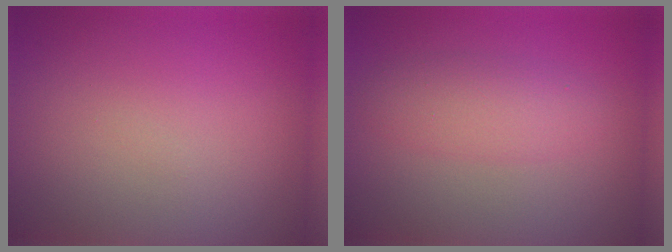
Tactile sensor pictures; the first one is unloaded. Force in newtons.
{"total": 2.8, "press": 2.8, "slide": 0.1}